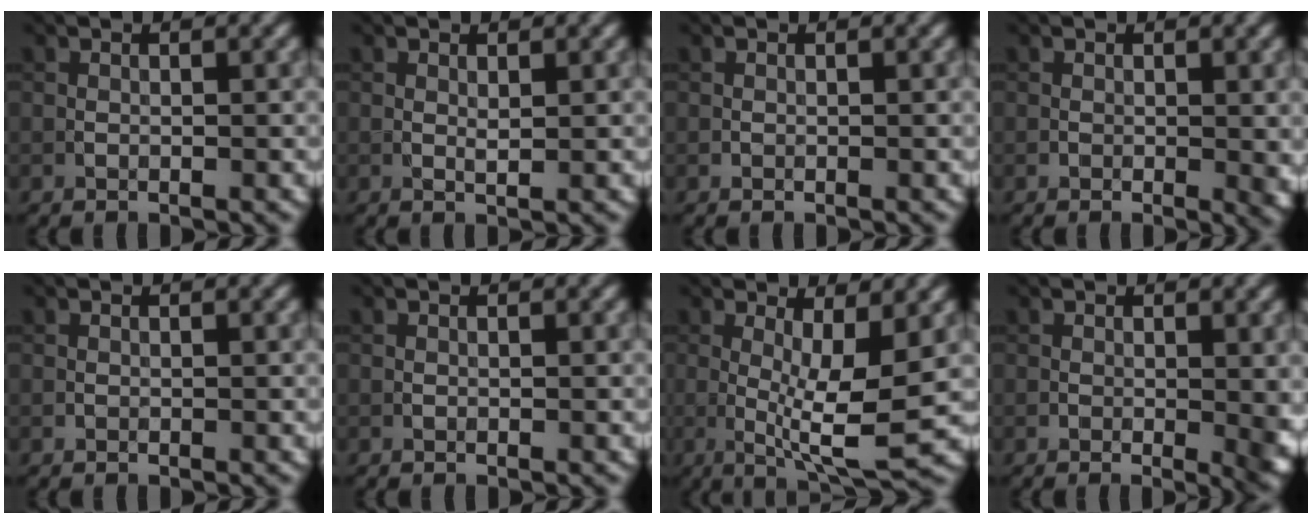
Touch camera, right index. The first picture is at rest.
{"total": 0.6, "force": [0.4, 0.2, 0.4], "torque": [-0.012, -0.001, 0.010]}
{"total": 0.0}
{"total": 1.5, "force": [0.3, 0.6, 1.4], "torque": [-0.015, -0.004, 0.007]}
{"total": 0.0}
{"total": 0.0}
{"total": 6.3, "force": [0.1, 1.4, 6.2], "torque": [-0.097, -0.015, 0.007]}
{"total": 3.0, "force": [0.2, 1.0, 2.8], "torque": [-0.027, -0.004, 0.006]}